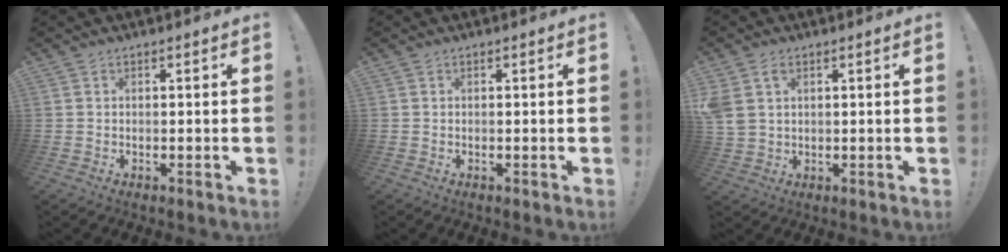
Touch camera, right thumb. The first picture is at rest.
{"total": 0.0}
{"total": 5.2, "force": [2.3, 3.6, 3.0], "torque": [-0.052, -0.008, 0.045]}